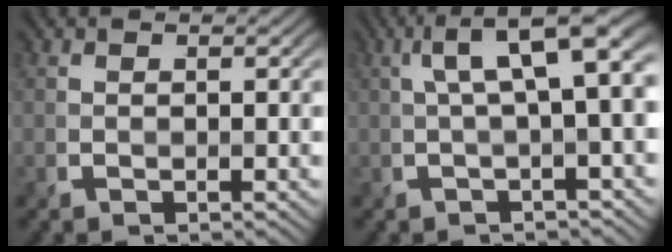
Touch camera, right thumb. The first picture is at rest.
{"total": 7.8, "force": [1.5, 1.9, 7.4], "torque": [-0.109, 0.029, 0.020]}